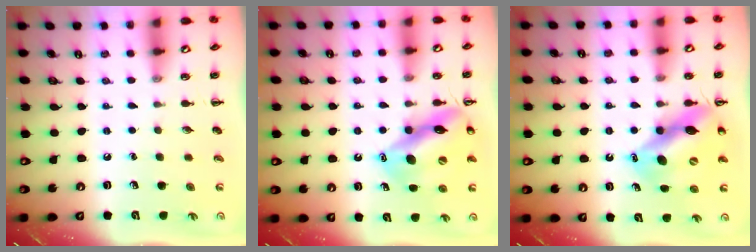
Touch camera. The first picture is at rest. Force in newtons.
{"total": 15.2, "press": 15.0, "slide": 2.2}
{"total": 13.1, "press": 12.5, "slide": 4.0}